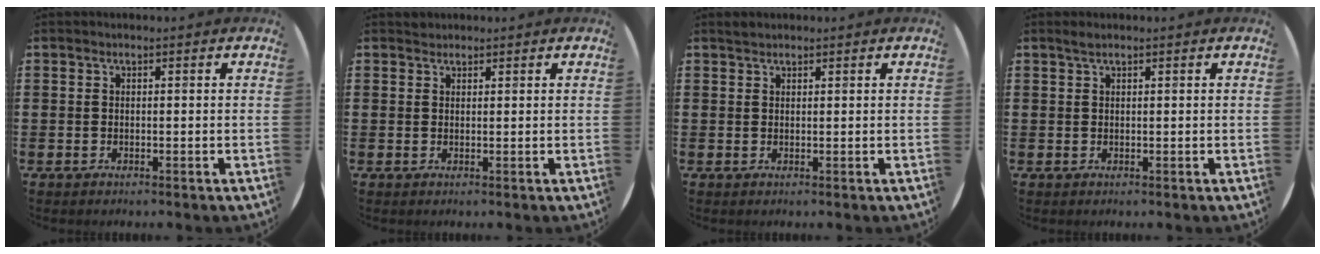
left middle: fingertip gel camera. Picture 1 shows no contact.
{"total": 0.8, "force": [0.8, 0.3, -0.1], "torque": [0.009, -0.001, 0.014]}
{"total": 0.8, "force": [0.8, 0.2, 0.0], "torque": [-0.001, 0.002, 0.016]}
{"total": 0.8, "force": [0.6, 0.0, 0.4], "torque": [-0.009, 0.002, 0.011]}